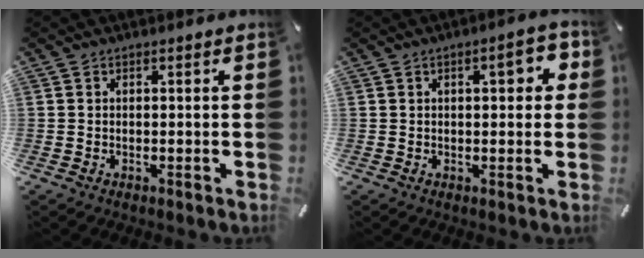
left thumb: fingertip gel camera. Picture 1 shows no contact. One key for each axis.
{"total": 5.9, "fx": 1.5, "fy": 2.5, "fz": 5.1, "tx": -0.061, "ty": -0.003, "tz": 0.016}